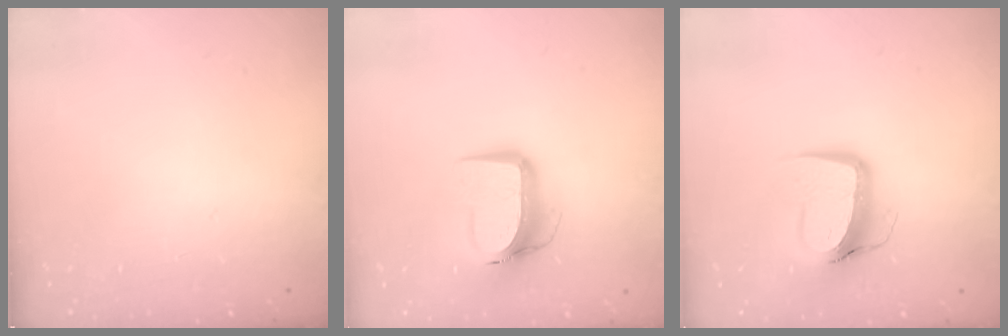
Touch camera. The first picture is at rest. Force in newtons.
{"total": 12.3, "press": 12.3, "slide": 1.3}
{"total": 11.6, "press": 11.5, "slide": 1.3}